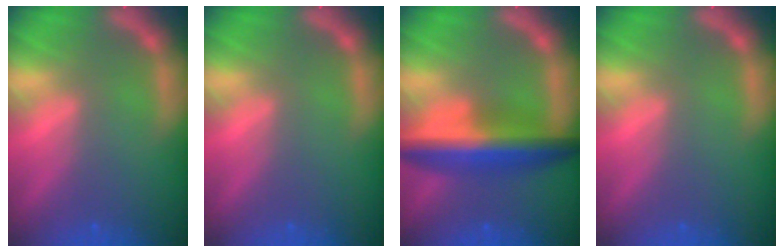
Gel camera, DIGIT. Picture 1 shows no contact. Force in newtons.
{"total": 0.0}
{"total": 8.0}
{"total": 0.0}